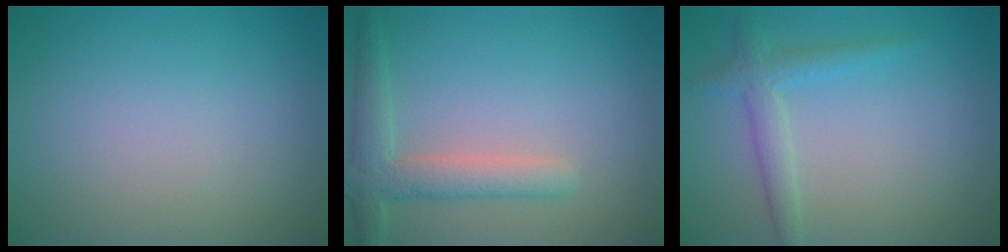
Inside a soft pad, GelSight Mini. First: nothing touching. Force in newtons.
{"total": 3.5, "press": 3.5, "slide": 0.3}
{"total": 2.3, "press": 2.3, "slide": 0.0}